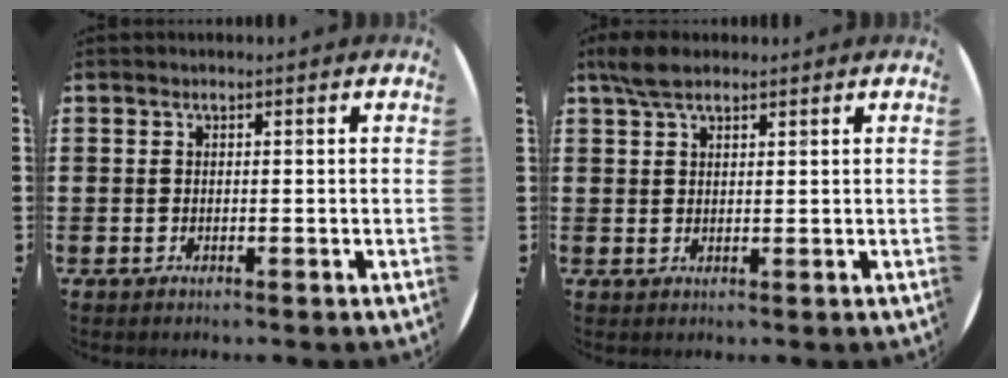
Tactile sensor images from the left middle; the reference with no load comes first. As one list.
[{"total": 3.8, "force": [2.8, 1.5, 2.1], "torque": [-0.046, 0.008, 0.053]}]